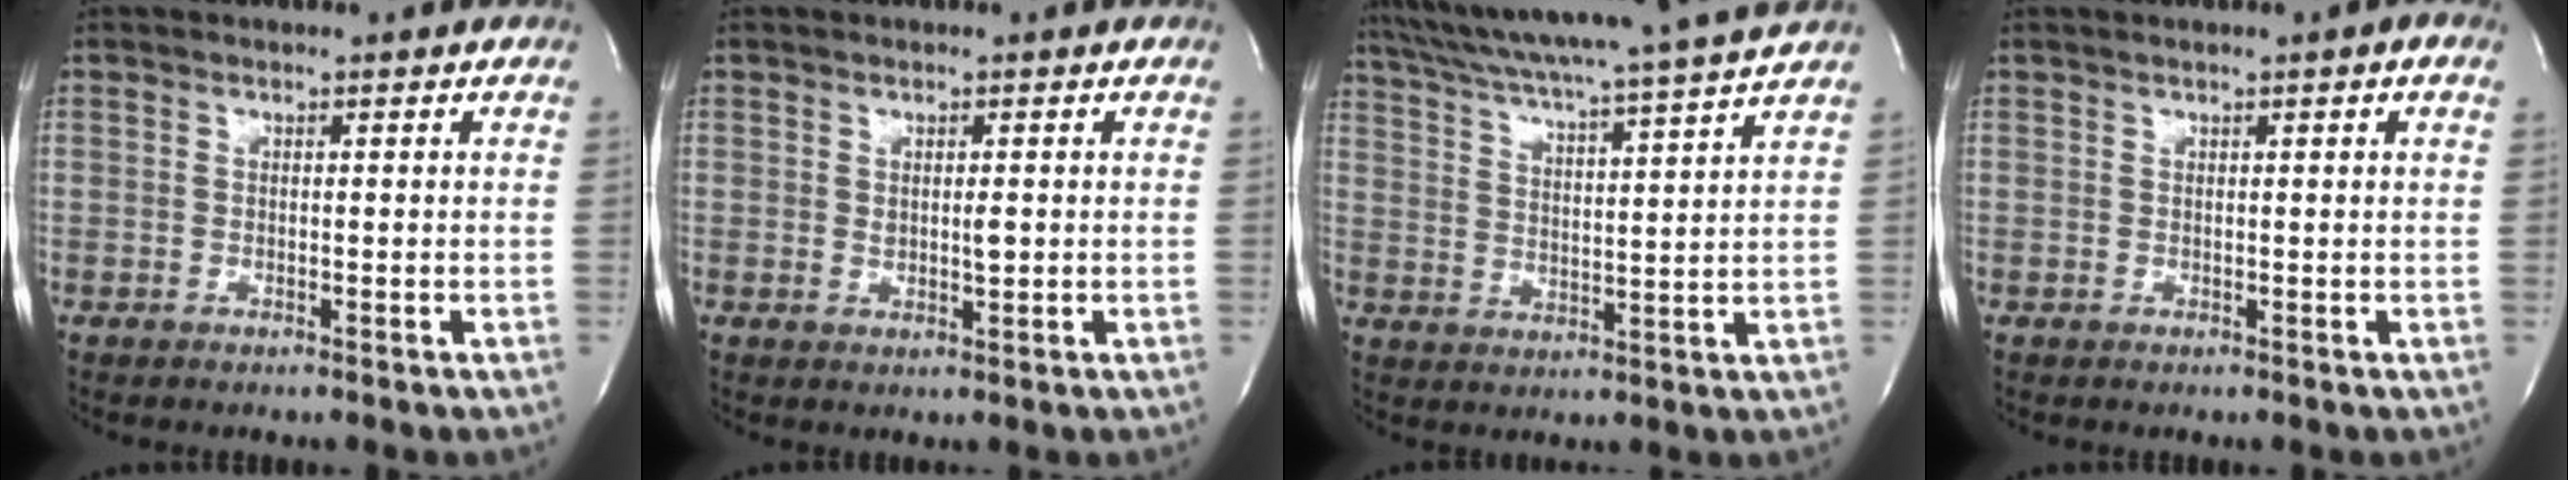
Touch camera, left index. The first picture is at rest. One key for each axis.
{"total": 1.8, "fx": 0.2, "fy": 0.7, "fz": 1.6, "tx": -0.028, "ty": -0.004, "tz": 0.007}
{"total": 18.0, "fx": 16.0, "fy": -2.3, "fz": 8.1, "tx": -0.147, "ty": -0.021, "tz": 0.233}
{"total": 2.3, "fx": 1.1, "fy": 0.2, "fz": 2.0, "tx": -0.034, "ty": 0.010, "tz": 0.014}